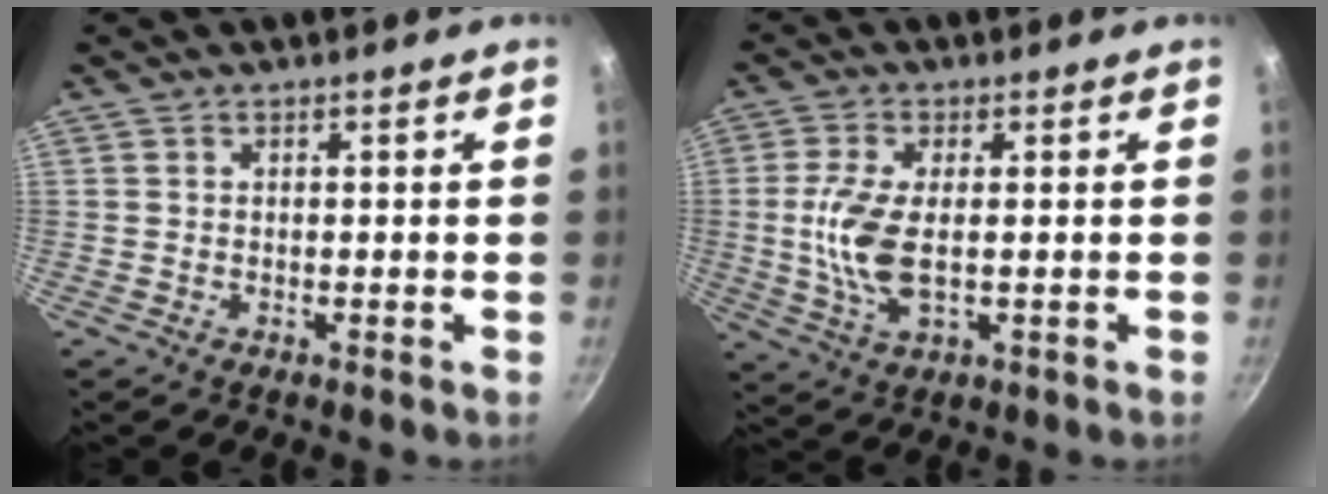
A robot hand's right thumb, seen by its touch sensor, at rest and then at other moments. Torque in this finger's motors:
{"motor_torque": [-0.34, 0.89, 0.57, -0.14, 0.10]}